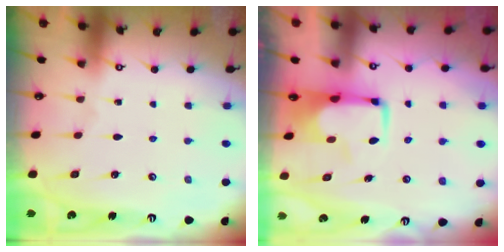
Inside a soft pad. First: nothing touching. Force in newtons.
{"total": 0.6, "press": 0.3, "slide": 0.5}